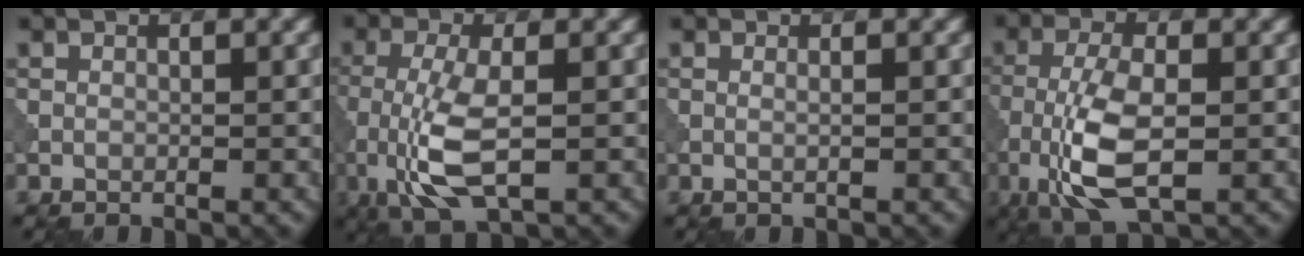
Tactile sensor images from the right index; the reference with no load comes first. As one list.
[{"total": 5.8, "force": [-1.5, 1.9, 5.3], "torque": [-0.116, -0.004, -0.030]}, {"total": 0.9, "force": [0.2, 0.4, 0.8], "torque": [-0.011, -0.003, -0.006]}, {"total": 7.2, "force": [-2.2, 2.8, 6.2], "torque": [-0.138, 0.002, -0.045]}]